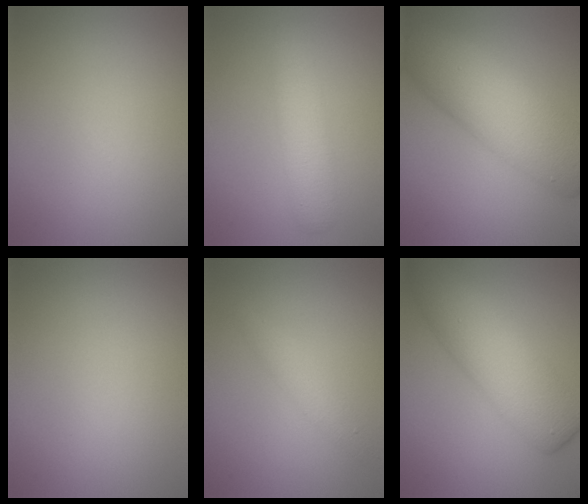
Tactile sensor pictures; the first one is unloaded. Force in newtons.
{"total": 3.2, "press": 3.2, "slide": 0.1}
{"total": 9.5, "press": 9.5, "slide": 0.1}
{"total": 0.0}
{"total": 1.7, "press": 1.7, "slide": 0.0}
{"total": 7.5, "press": 7.5, "slide": 0.2}